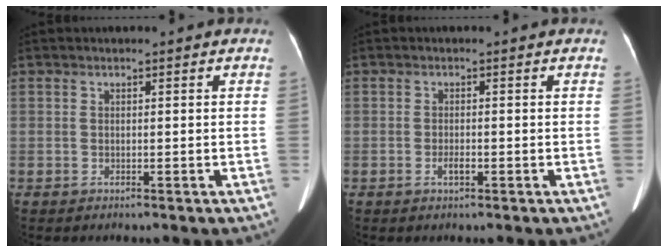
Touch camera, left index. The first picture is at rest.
{"total": 1.3, "force": [-0.7, 0.4, 1.0], "torque": [-0.022, -0.003, -0.013]}